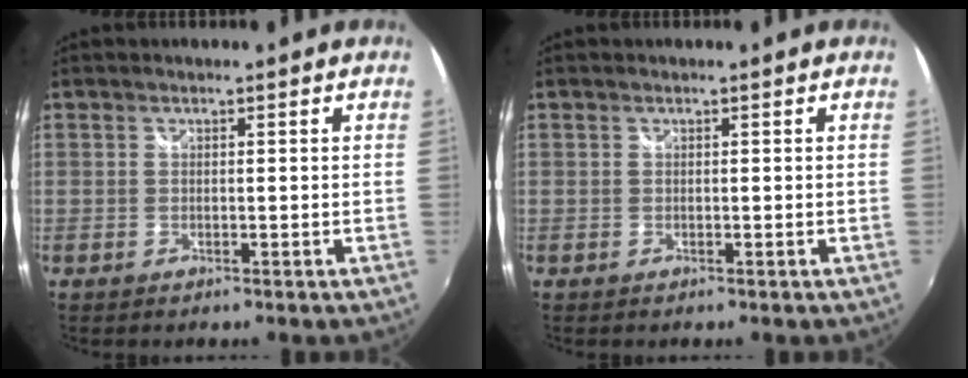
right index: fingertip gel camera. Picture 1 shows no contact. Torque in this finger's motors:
{"motor_torque": [0.03, 0.04, 0.00, 0.00]}